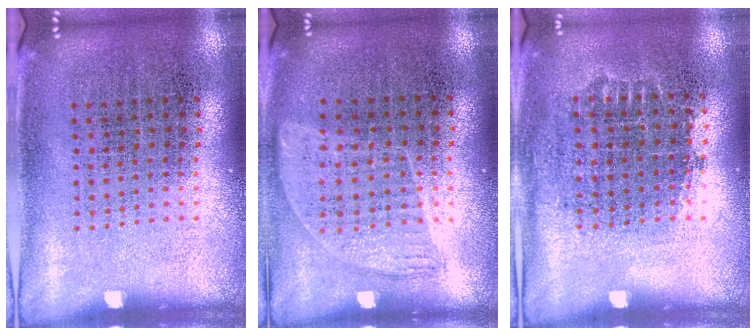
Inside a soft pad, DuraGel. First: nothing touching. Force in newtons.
{"total": 1.0, "press": 0.8, "slide": 0.5}
{"total": 0.8, "press": 0.8, "slide": 0.3}